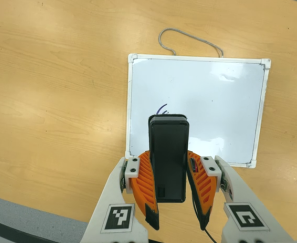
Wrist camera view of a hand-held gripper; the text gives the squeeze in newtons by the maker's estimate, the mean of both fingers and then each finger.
{"total": 8.8, "left": 6.5, "right": 11.2}